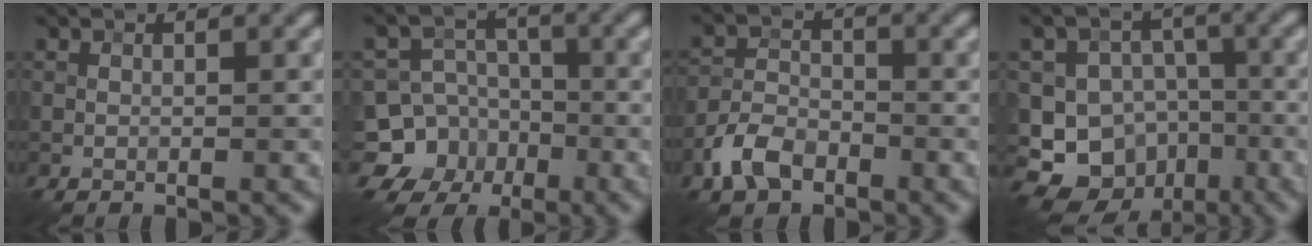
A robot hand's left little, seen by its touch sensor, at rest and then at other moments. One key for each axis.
{"total": 10.2, "fx": -4.3, "fy": 9.2, "fz": 1.1, "tx": -0.026, "ty": -0.008, "tz": -0.087}
{"total": 4.0, "fx": -2.5, "fy": 2.4, "fz": 2.0, "tx": -0.039, "ty": 0.003, "tz": -0.057}
{"total": 12.7, "fx": -5.9, "fy": 10.5, "fz": 3.7, "tx": -0.060, "ty": -0.021, "tz": -0.100}